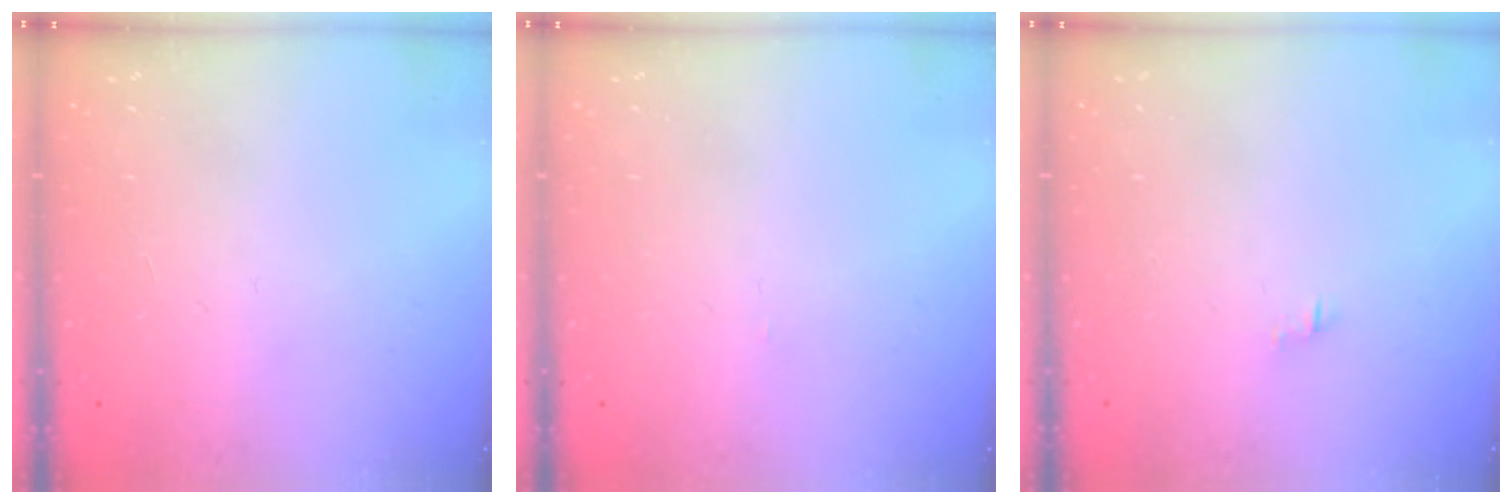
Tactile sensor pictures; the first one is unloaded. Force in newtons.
{"total": 0.0}
{"total": 0.0}